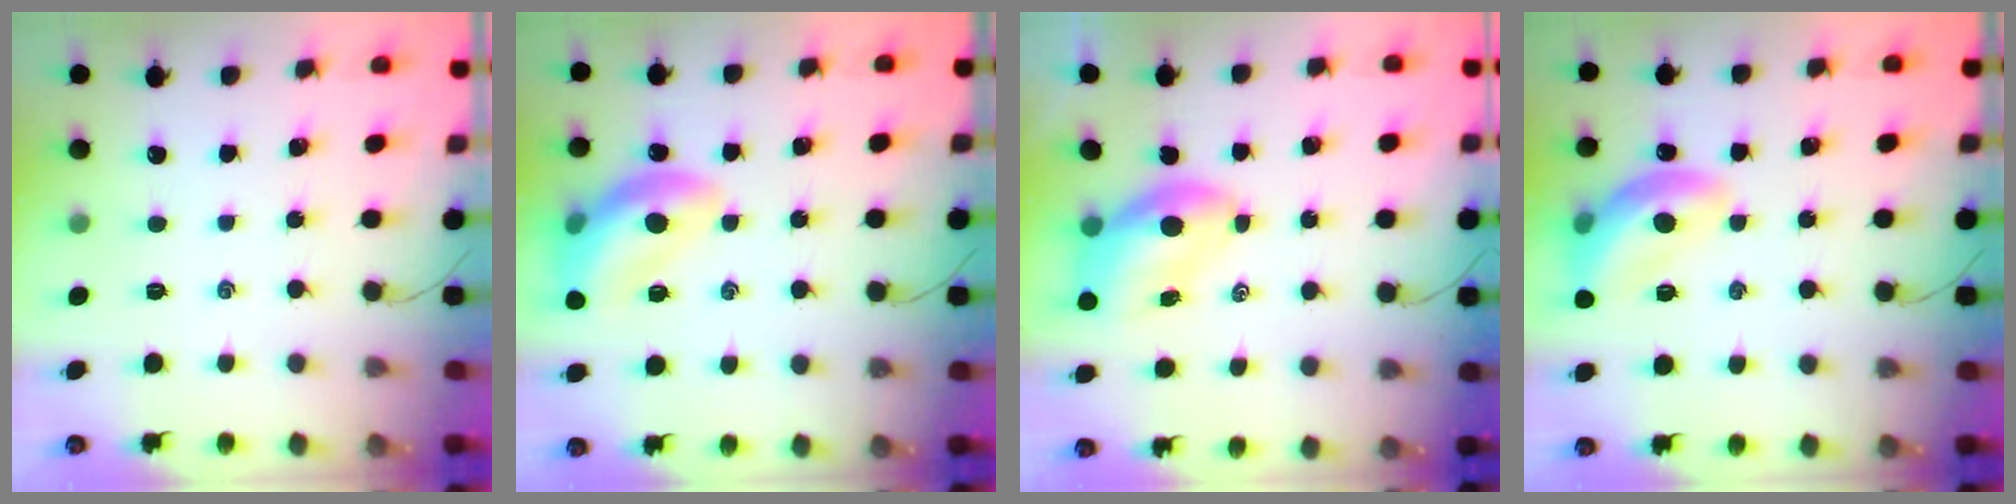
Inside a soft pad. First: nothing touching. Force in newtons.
{"total": 15.9, "press": 15.7, "slide": 2.7}
{"total": 7.9, "press": 7.8, "slide": 1.4}
{"total": 13.9, "press": 13.7, "slide": 2.0}